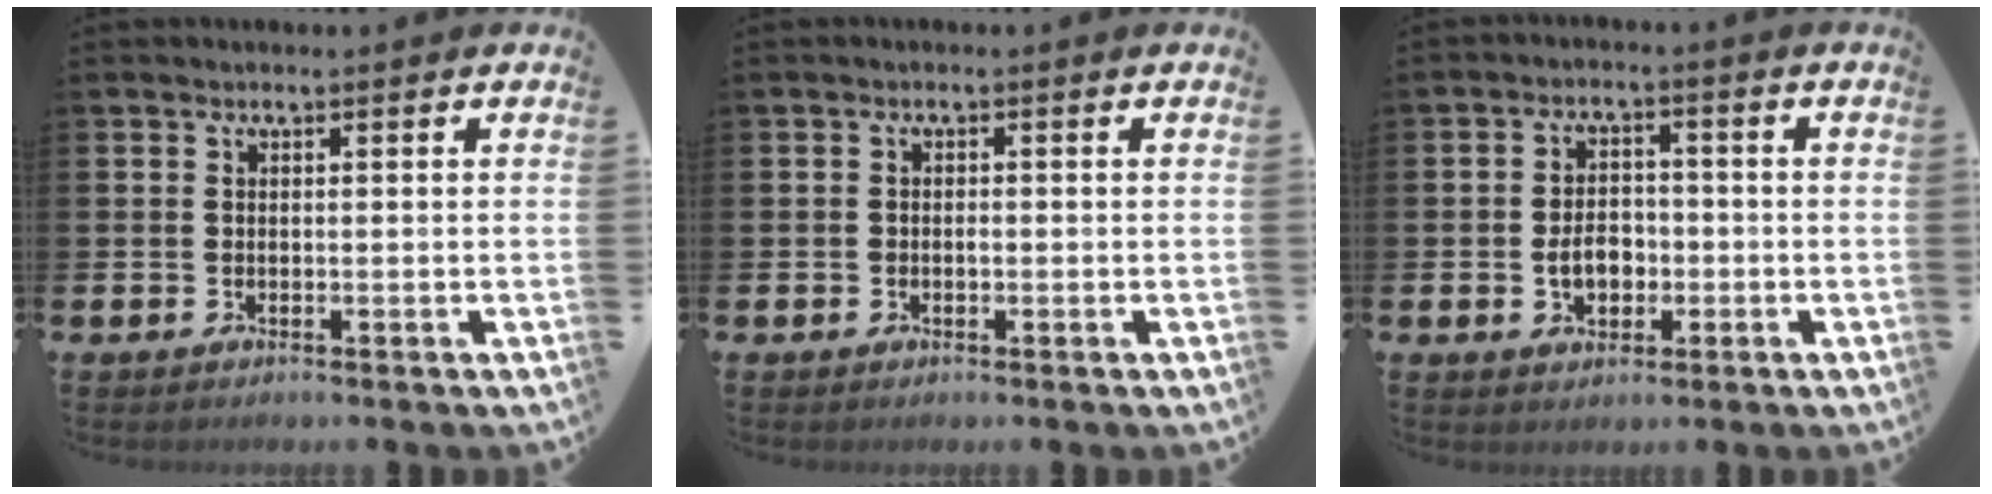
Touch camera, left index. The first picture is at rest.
{"total": 0.7, "force": [-0.2, 0.5, 0.5], "torque": [-0.009, 0.002, -0.006]}
{"total": 4.3, "force": [-1.0, 3.1, 2.9], "torque": [-0.040, -0.001, -0.025]}